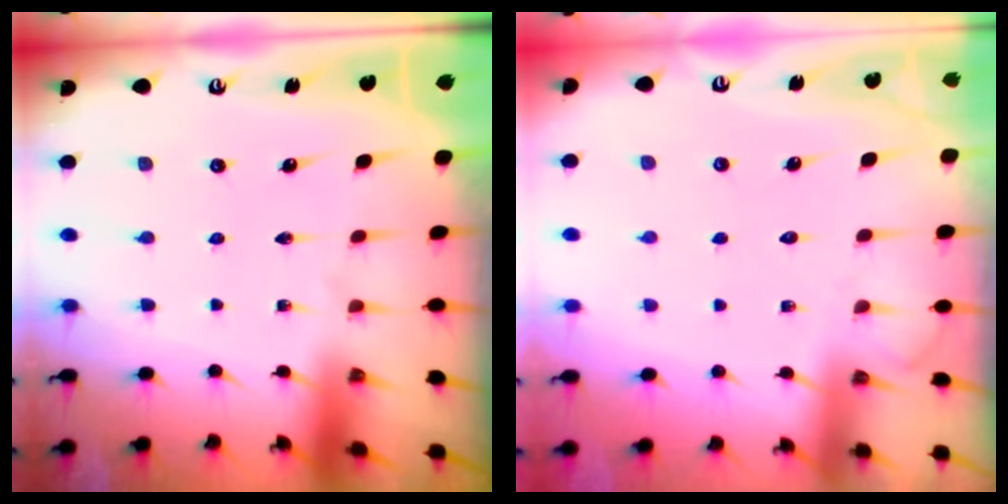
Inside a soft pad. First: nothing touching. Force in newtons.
{"total": 5.0, "press": 4.9, "slide": 0.6}